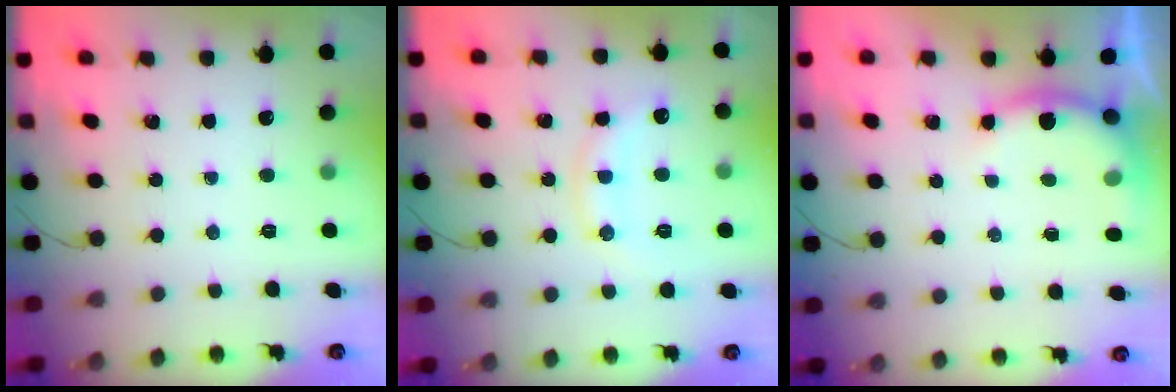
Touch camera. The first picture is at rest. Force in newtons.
{"total": 11.3, "press": 11.3, "slide": 0.3}
{"total": 6.0, "press": 6.0, "slide": 0.1}